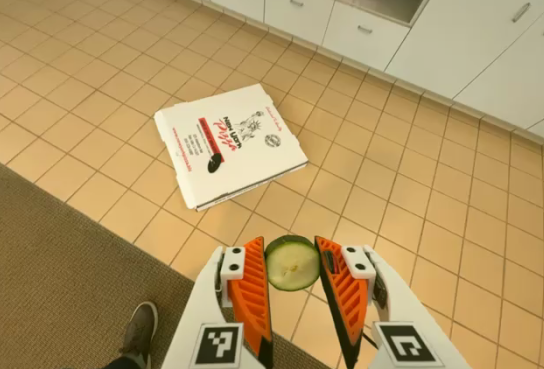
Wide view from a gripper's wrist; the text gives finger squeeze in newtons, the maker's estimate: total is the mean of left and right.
{"total": 8.2, "left": 7.9, "right": 8.4}